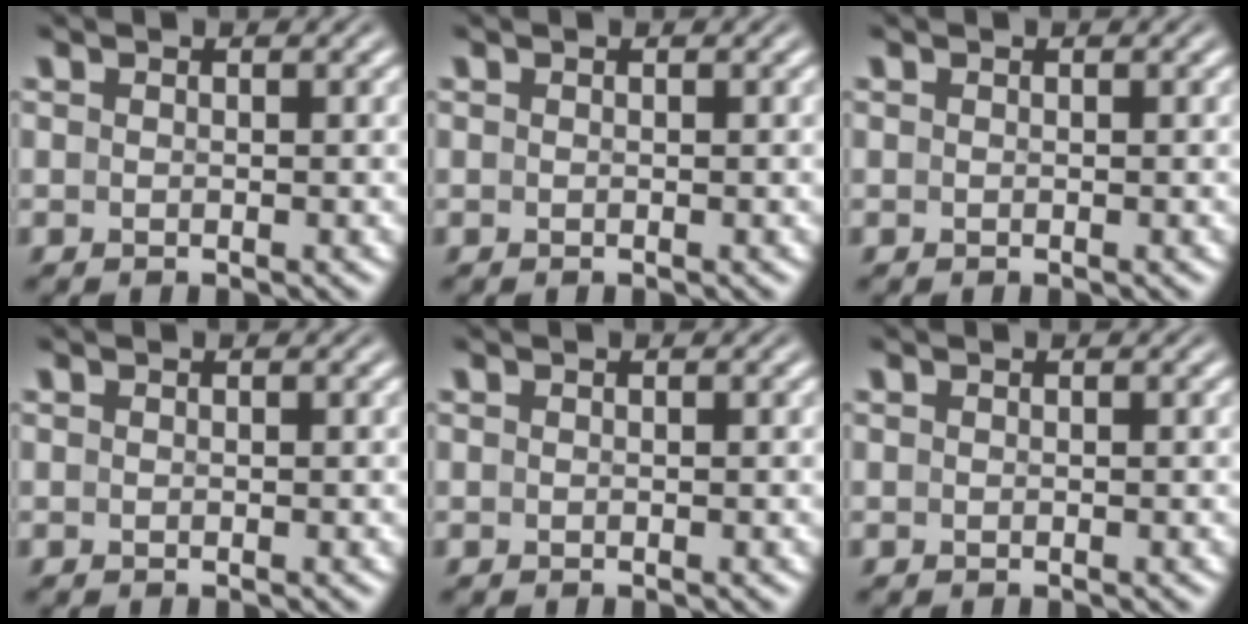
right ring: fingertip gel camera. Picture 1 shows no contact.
{"total": 0.0}
{"total": 0.0}
{"total": 0.0}
{"total": 0.0}
{"total": 0.0}